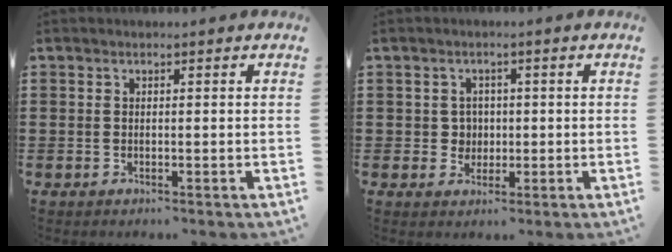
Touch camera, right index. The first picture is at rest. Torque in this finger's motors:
{"motor_torque": [0.17, 0.29, 0.01, 0.00]}